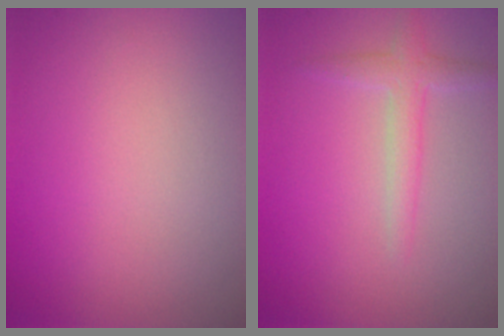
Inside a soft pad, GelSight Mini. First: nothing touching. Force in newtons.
{"total": 1.9, "press": 1.9, "slide": 0.0}